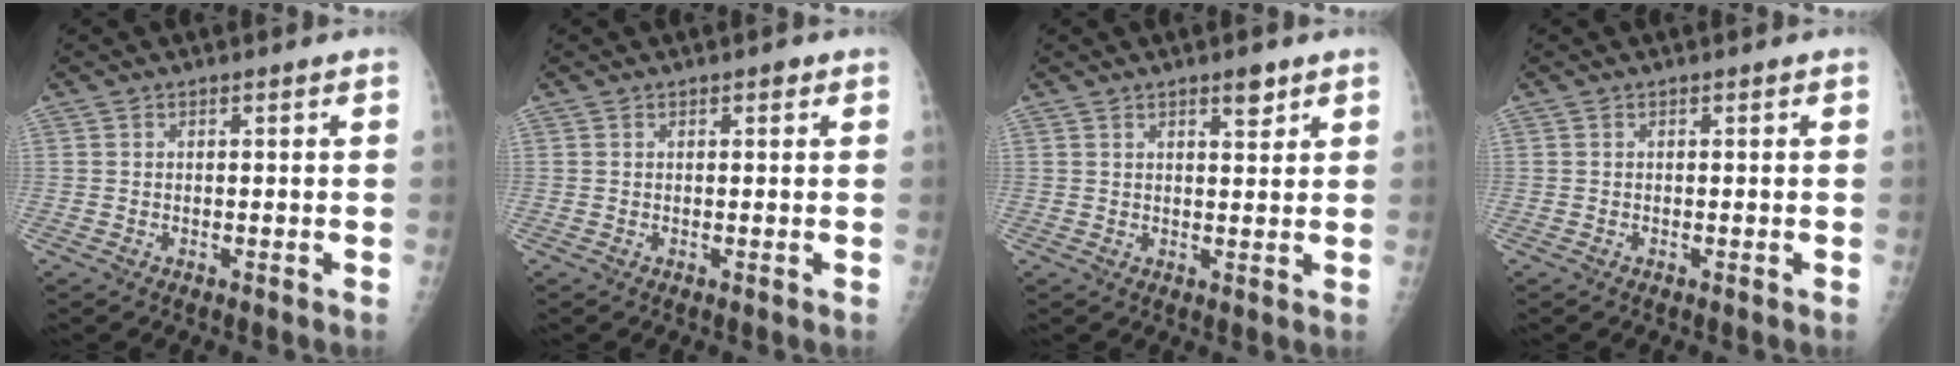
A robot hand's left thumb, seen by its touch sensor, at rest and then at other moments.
{"total": 0.9, "force": [0.5, 0.4, 0.6], "torque": [-0.003, 0.000, 0.003]}
{"total": 3.0, "force": [2.0, 1.0, 2.0], "torque": [-0.016, -0.012, 0.030]}
{"total": 0.0}